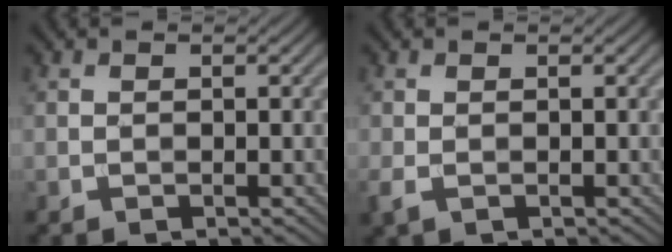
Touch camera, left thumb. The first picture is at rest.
{"total": 1.7, "force": [-0.5, 1.0, 1.2], "torque": [-0.041, -0.007, -0.012]}